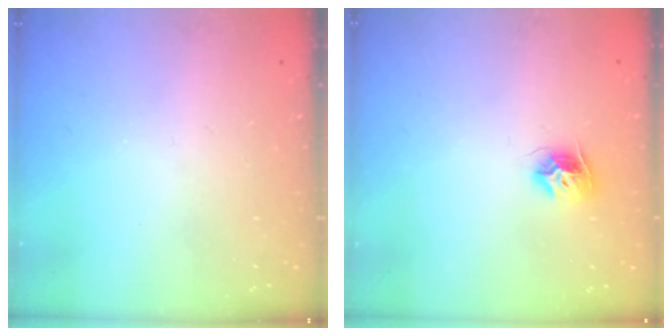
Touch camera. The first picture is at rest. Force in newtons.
{"total": 8.7, "press": 8.6, "slide": 0.4}